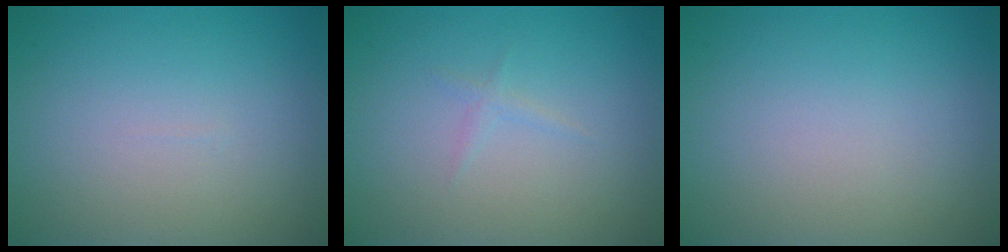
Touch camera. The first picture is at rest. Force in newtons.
{"total": 0.7, "press": 0.7, "slide": 0.1}
{"total": 0.0}